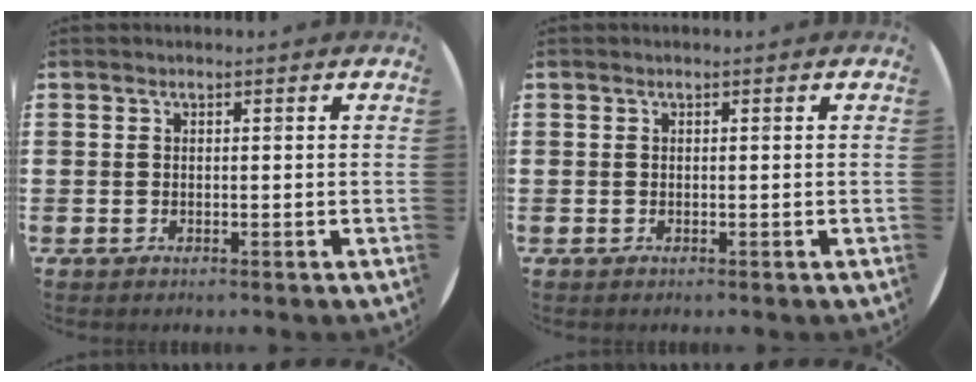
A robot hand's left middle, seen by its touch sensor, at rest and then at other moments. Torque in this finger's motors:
{"motor_torque": [0.00, 0.00, -0.02, 0.00]}